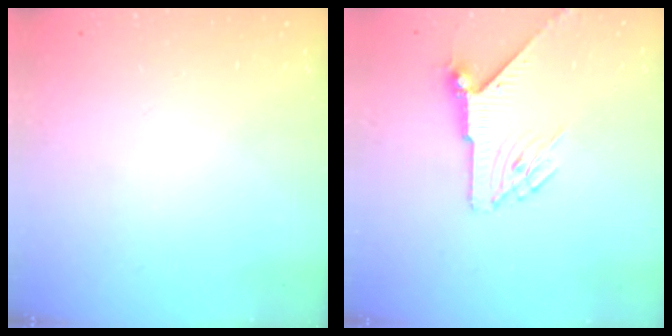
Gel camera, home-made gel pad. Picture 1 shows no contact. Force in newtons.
{"total": 6.4, "press": 6.4, "slide": 0.1}